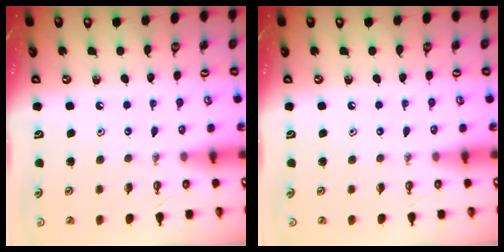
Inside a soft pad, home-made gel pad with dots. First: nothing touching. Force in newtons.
{"total": 0.0}